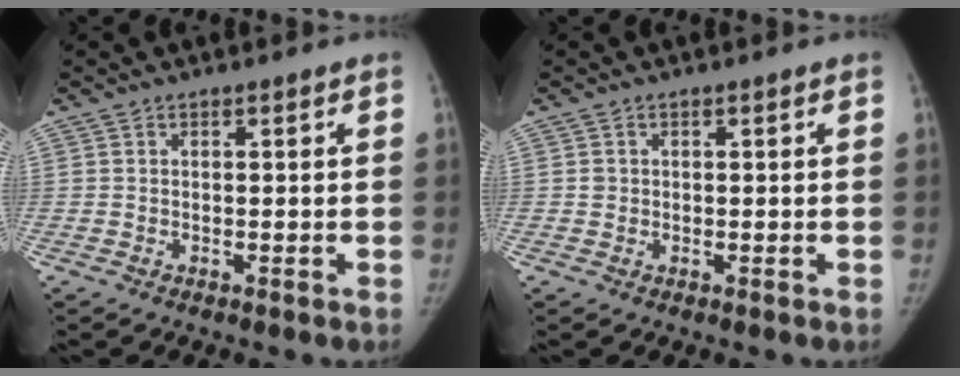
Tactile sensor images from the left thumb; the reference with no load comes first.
{"total": 1.1, "force": [0.0, 1.1, 0.2], "torque": [-0.001, 0.002, 0.002]}